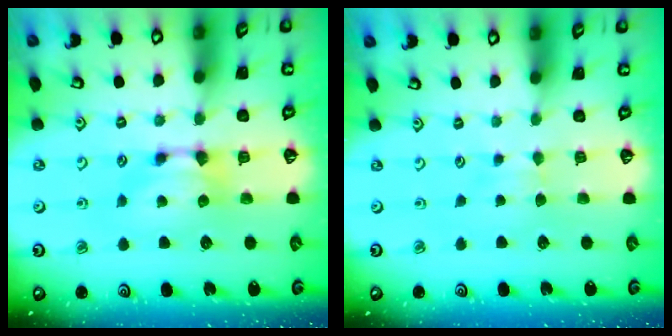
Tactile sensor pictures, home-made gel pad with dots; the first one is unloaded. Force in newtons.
{"total": 2.6, "press": 2.5, "slide": 0.2}